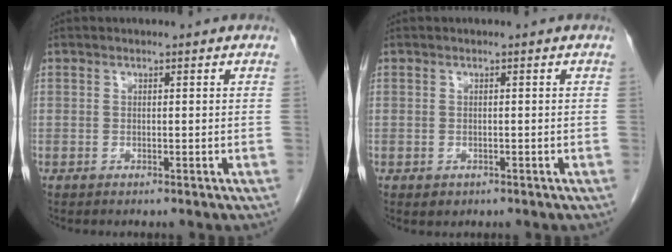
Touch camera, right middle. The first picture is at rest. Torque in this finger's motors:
{"motor_torque": [0.38, 0.12, -0.02, 0.00]}